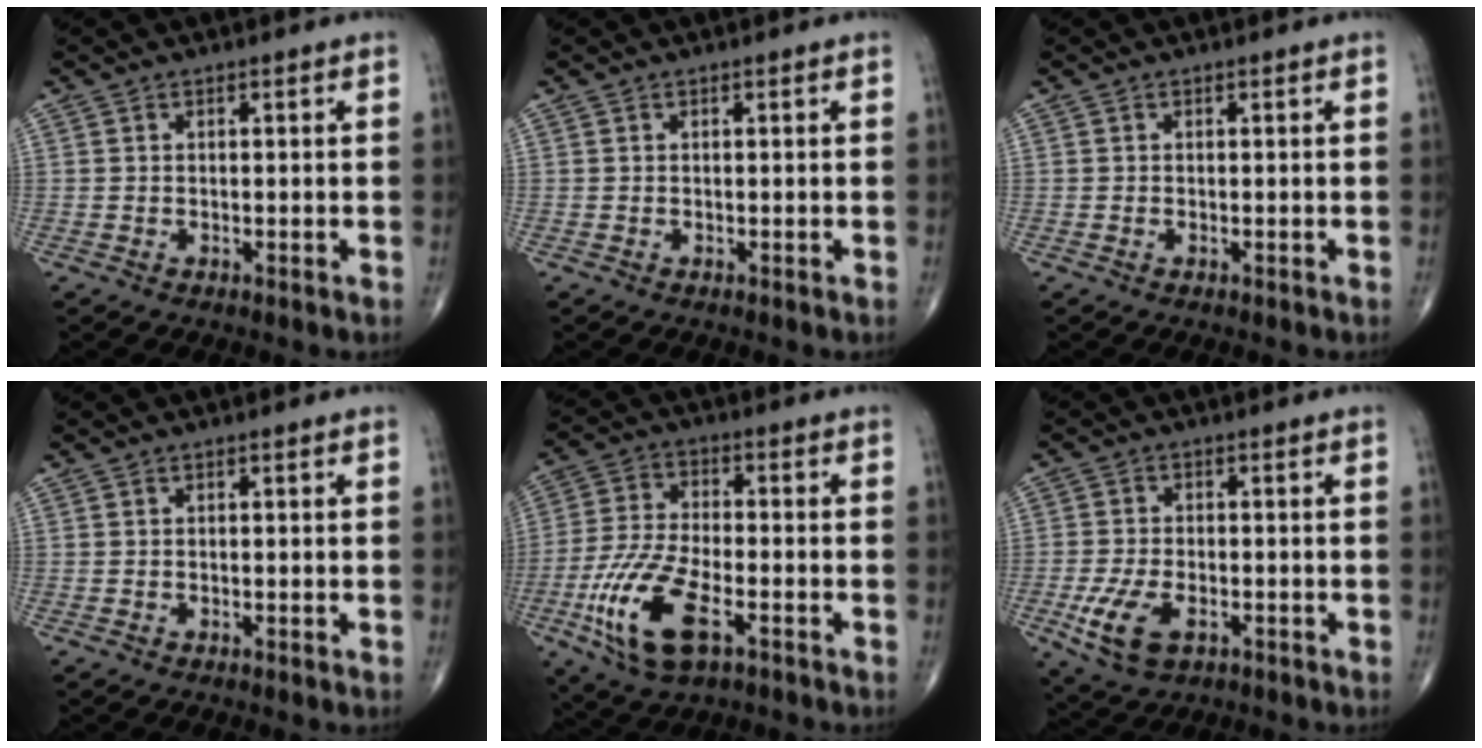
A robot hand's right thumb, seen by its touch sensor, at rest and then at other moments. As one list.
[{"total": 0.0}, {"total": 0.0}, {"total": 0.0}, {"total": 14.9, "force": [-6.0, 6.3, 12.1], "torque": [-0.251, 0.010, -0.109]}, {"total": 8.4, "force": [-3.3, 4.6, 6.3], "torque": [-0.126, 0.003, -0.054]}]